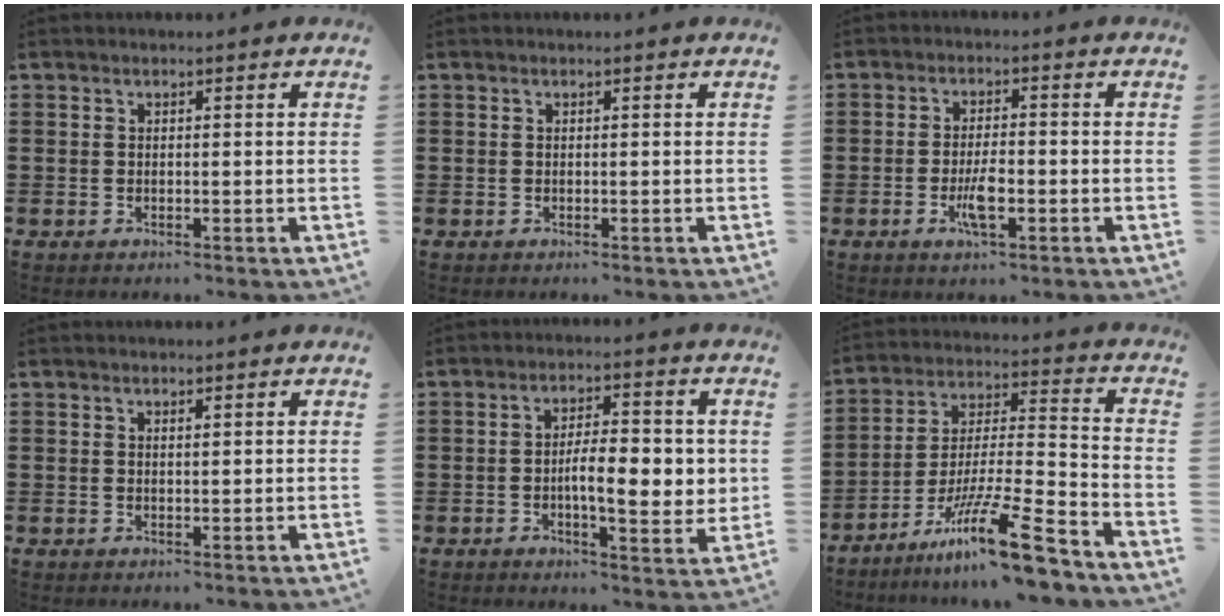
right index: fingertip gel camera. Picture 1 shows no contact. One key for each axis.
{"total": 0.0}
{"total": 4.3, "fx": -1.6, "fy": 1.0, "fz": 3.9, "tx": -0.086, "ty": -0.005, "tz": -0.034}
{"total": 0.5, "fx": 0.4, "fy": 0.1, "fz": 0.3, "tx": -0.008, "ty": 0.001, "tz": 0.008}
{"total": 8.1, "fx": -0.6, "fy": 2.9, "fz": 7.5, "tx": -0.109, "ty": 0.003, "tz": -0.017}
{"total": 16.3, "fx": -11.9, "fy": 1.0, "fz": 11.1, "tx": -0.185, "ty": 0.027, "tz": -0.212}